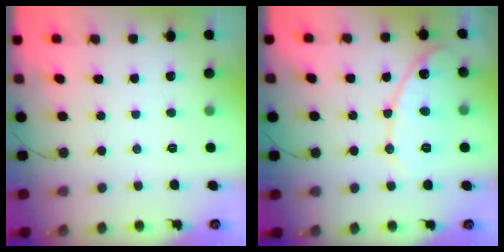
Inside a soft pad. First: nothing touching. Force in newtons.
{"total": 11.3, "press": 11.3, "slide": 0.9}